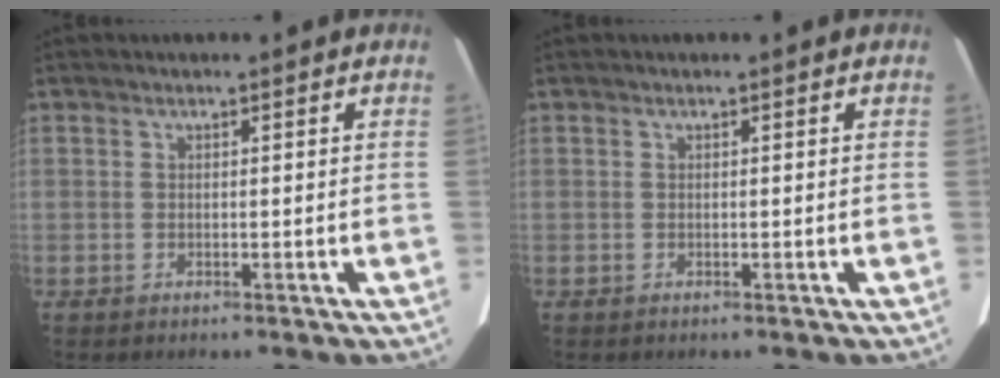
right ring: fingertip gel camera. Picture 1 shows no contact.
{"total": 0.0}